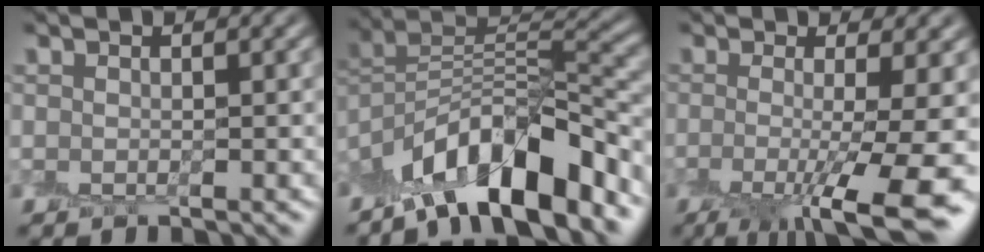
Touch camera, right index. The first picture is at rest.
{"total": 10.6, "force": [-7.4, 3.3, 6.9], "torque": [-0.098, 0.021, -0.140]}
{"total": 9.9, "force": [-2.0, 2.5, 9.3], "torque": [-0.136, -0.010, -0.022]}